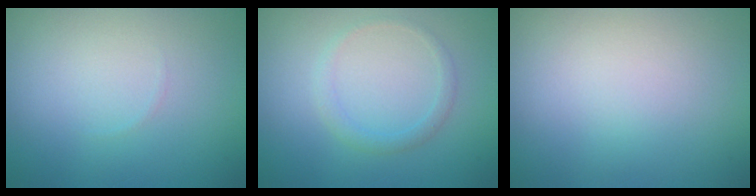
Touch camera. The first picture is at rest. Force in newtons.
{"total": 1.2, "press": 1.2, "slide": 0.0}
{"total": 0.0}